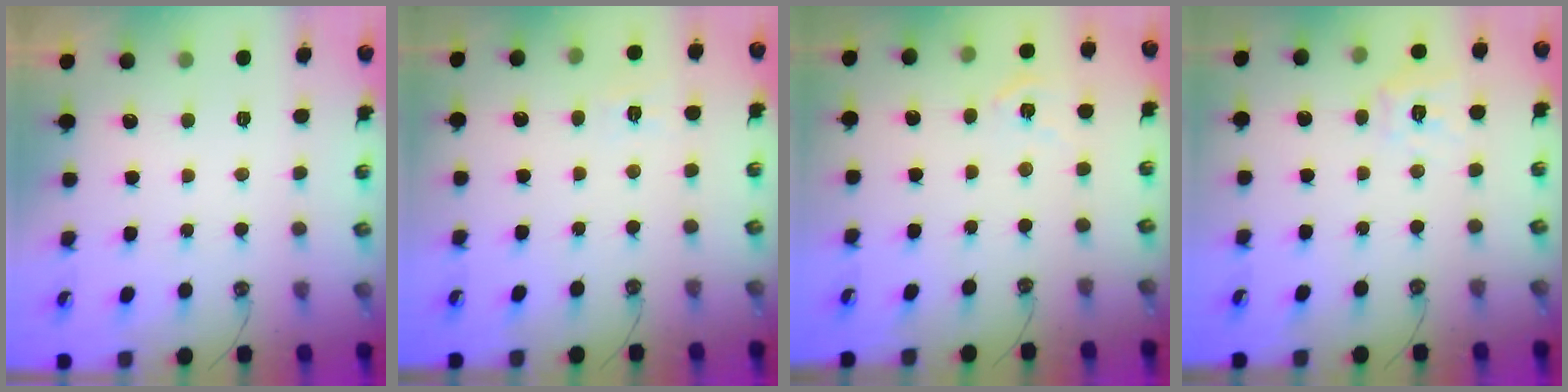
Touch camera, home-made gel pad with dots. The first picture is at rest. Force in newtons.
{"total": 3.9, "press": 3.9, "slide": 0.6}
{"total": 5.1, "press": 5.0, "slide": 0.7}
{"total": 9.3, "press": 9.3, "slide": 0.9}